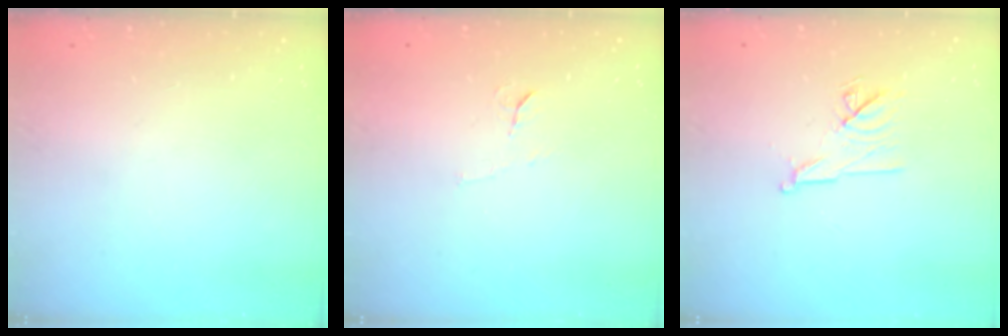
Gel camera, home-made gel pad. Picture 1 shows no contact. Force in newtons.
{"total": 5.5, "press": 5.5, "slide": 0.4}
{"total": 8.9, "press": 8.9, "slide": 1.1}